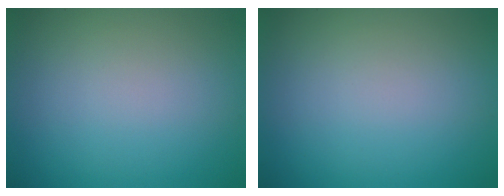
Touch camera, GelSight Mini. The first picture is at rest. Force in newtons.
{"total": 0.0}